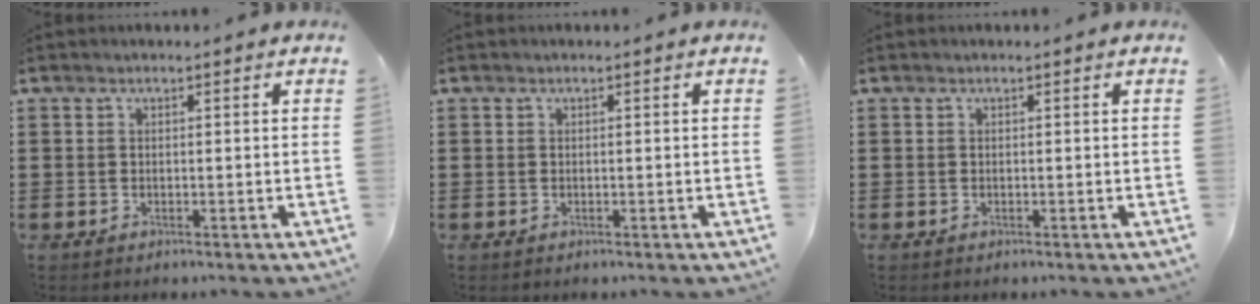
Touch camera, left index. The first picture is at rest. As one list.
[{"total": 0.0}, {"total": 0.0}]